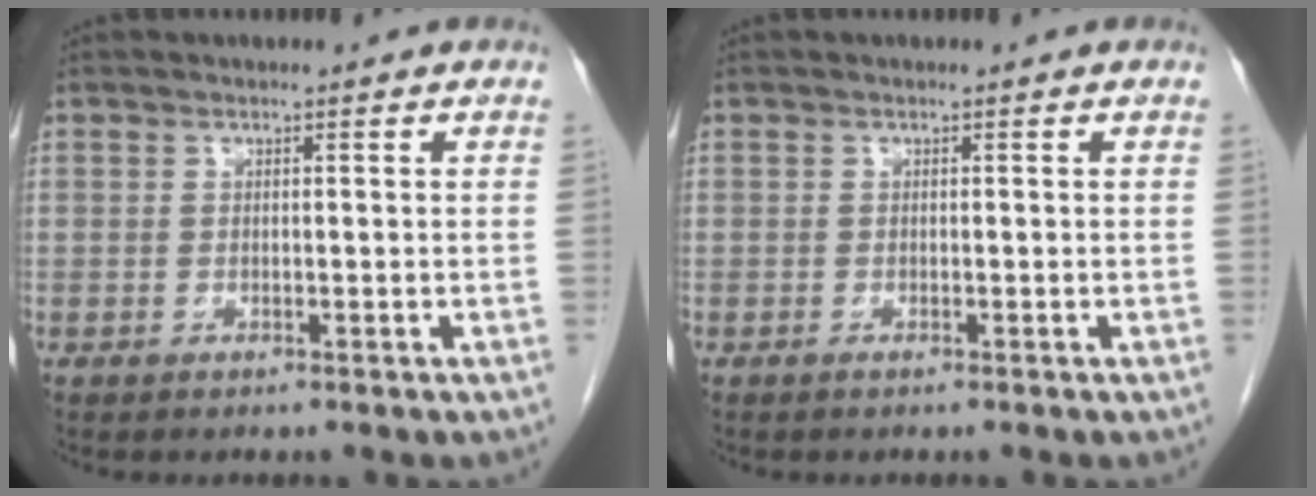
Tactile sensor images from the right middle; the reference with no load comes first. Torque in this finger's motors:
{"motor_torque": [-0.18, 0.02, 0.05, -0.01]}